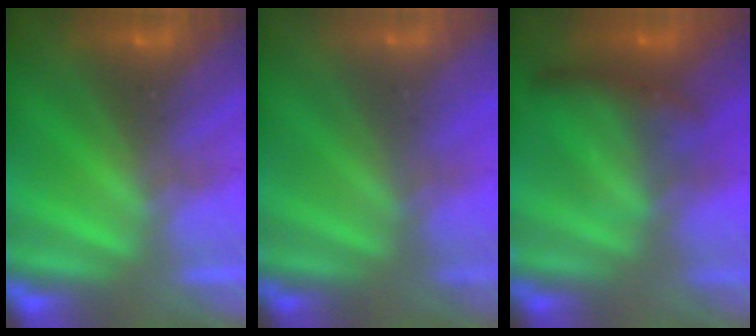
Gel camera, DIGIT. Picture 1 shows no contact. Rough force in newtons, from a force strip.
{"total": 2.9}
{"total": 8.7}